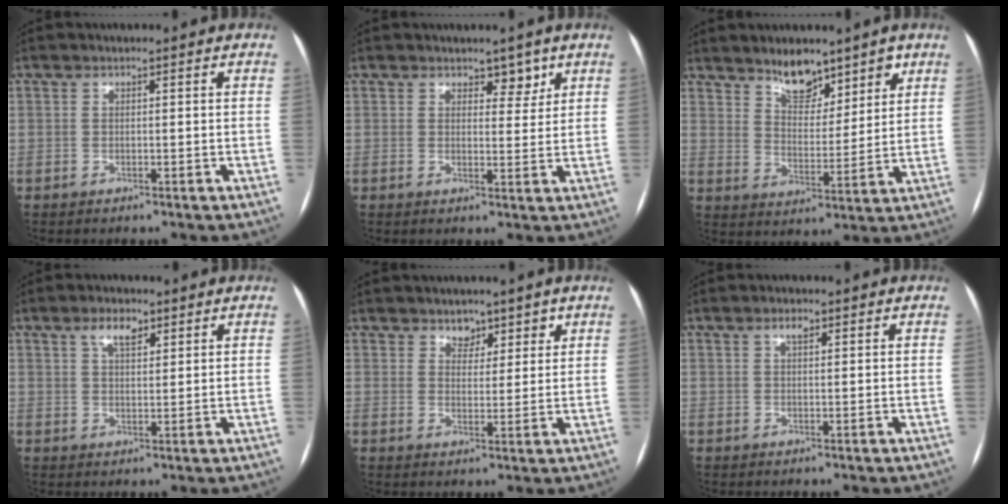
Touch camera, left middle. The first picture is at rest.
{"total": 3.0, "force": [2.1, 1.7, 1.3], "torque": [-0.006, -0.003, 0.030]}
{"total": 7.4, "force": [5.8, 3.4, 3.2], "torque": [-0.044, -0.004, 0.100]}
{"total": 3.8, "force": [2.2, 1.6, 2.6], "torque": [-0.048, 0.008, 0.041]}
{"total": 3.5, "force": [2.5, 2.2, 0.8], "torque": [-0.001, 0.001, 0.040]}
{"total": 1.6, "force": [0.9, 0.6, 1.2], "torque": [-0.023, 0.005, 0.014]}